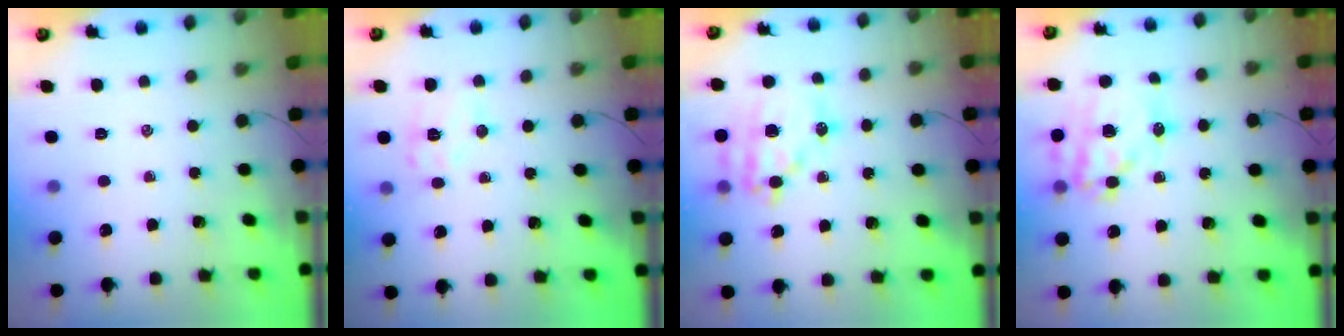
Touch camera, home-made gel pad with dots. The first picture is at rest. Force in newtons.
{"total": 8.3, "press": 8.3, "slide": 0.5}
{"total": 17.2, "press": 16.8, "slide": 3.4}
{"total": 18.2, "press": 17.8, "slide": 3.8}